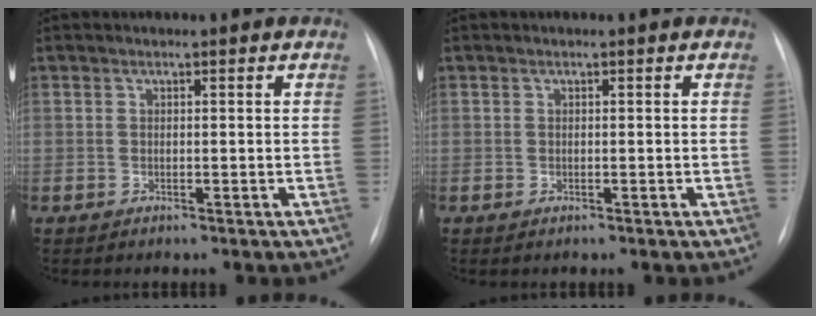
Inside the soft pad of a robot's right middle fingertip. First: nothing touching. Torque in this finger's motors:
{"motor_torque": [0.26, -0.51, 0.04, 0.02]}